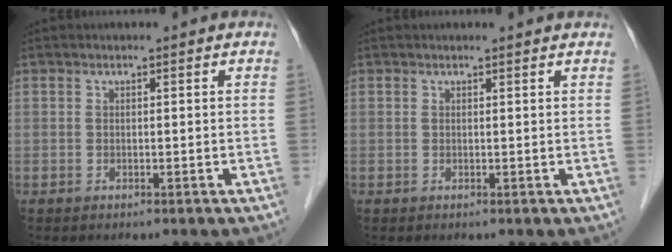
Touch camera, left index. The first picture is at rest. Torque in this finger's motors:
{"motor_torque": [0.19, -0.13, -0.06, -0.01]}